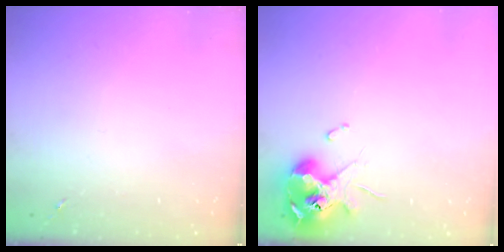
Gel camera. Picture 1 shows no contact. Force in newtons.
{"total": 11.1, "press": 11.0, "slide": 1.6}